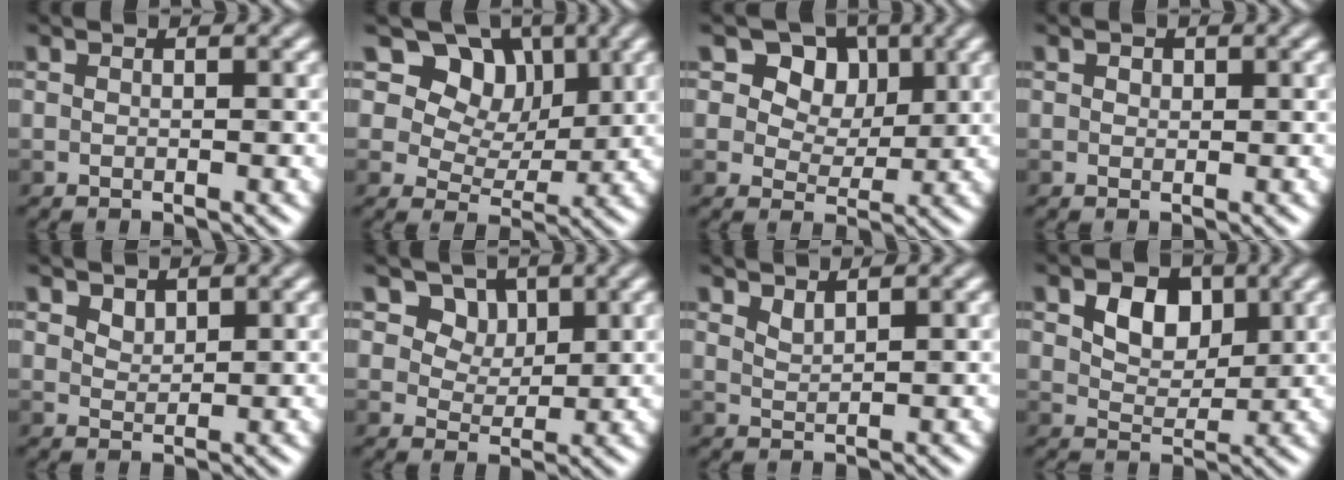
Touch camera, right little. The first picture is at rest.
{"total": 9.3, "force": [5.0, 6.5, 4.3], "torque": [-0.075, -0.010, 0.087]}
{"total": 8.2, "force": [4.0, 6.1, 3.8], "torque": [-0.068, 0.003, 0.057]}
{"total": 0.6, "force": [0.3, 0.5, 0.2], "torque": [-0.003, -0.003, 0.005]}
{"total": 1.1, "force": [0.9, 0.5, 0.3], "torque": [-0.007, -0.003, 0.022]}
{"total": 5.8, "force": [3.3, 4.1, 2.6], "torque": [-0.059, -0.011, 0.061]}
{"total": 1.1, "force": [1.0, 0.2, 0.4], "torque": [-0.011, -0.004, 0.024]}
{"total": 4.0, "force": [1.5, 2.7, 2.5], "torque": [-0.043, 0.001, 0.019]}